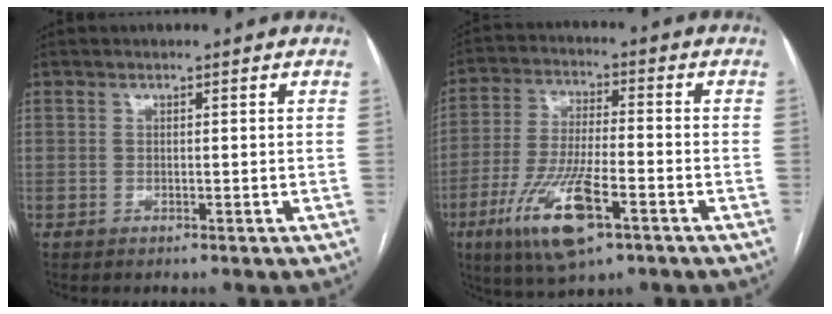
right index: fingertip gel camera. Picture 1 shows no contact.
{"total": 13.4, "force": [-6.5, 3.0, 11.4], "torque": [-0.233, -0.019, -0.110]}